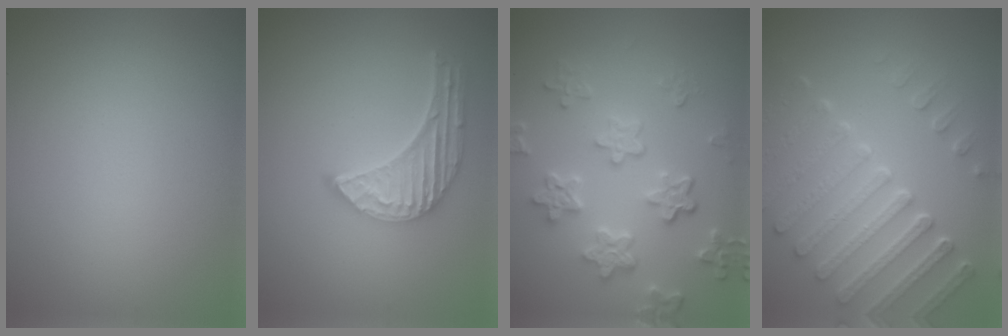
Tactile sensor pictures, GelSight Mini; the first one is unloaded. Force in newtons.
{"total": 5.0, "press": 3.9, "slide": 3.2}
{"total": 5.2, "press": 4.1, "slide": 3.2}
{"total": 7.2, "press": 5.3, "slide": 4.9}